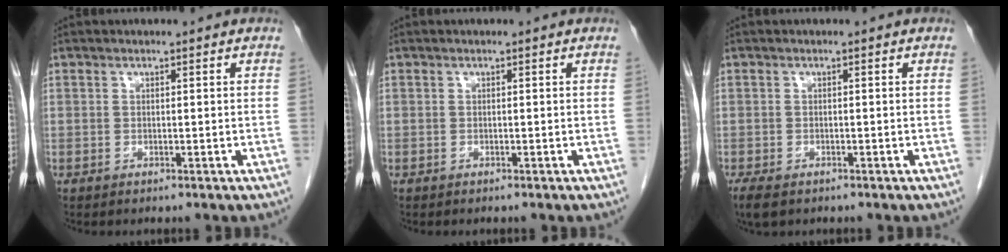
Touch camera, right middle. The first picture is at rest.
{"total": 0.0}
{"total": 4.1, "force": [-2.8, 2.0, 2.3], "torque": [-0.046, -0.011, -0.044]}